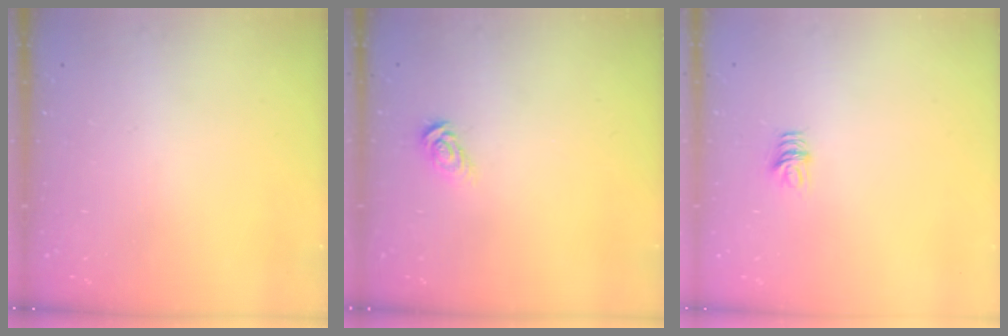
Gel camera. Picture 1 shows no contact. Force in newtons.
{"total": 5.6, "press": 5.6, "slide": 0.5}
{"total": 5.1, "press": 5.1, "slide": 0.5}